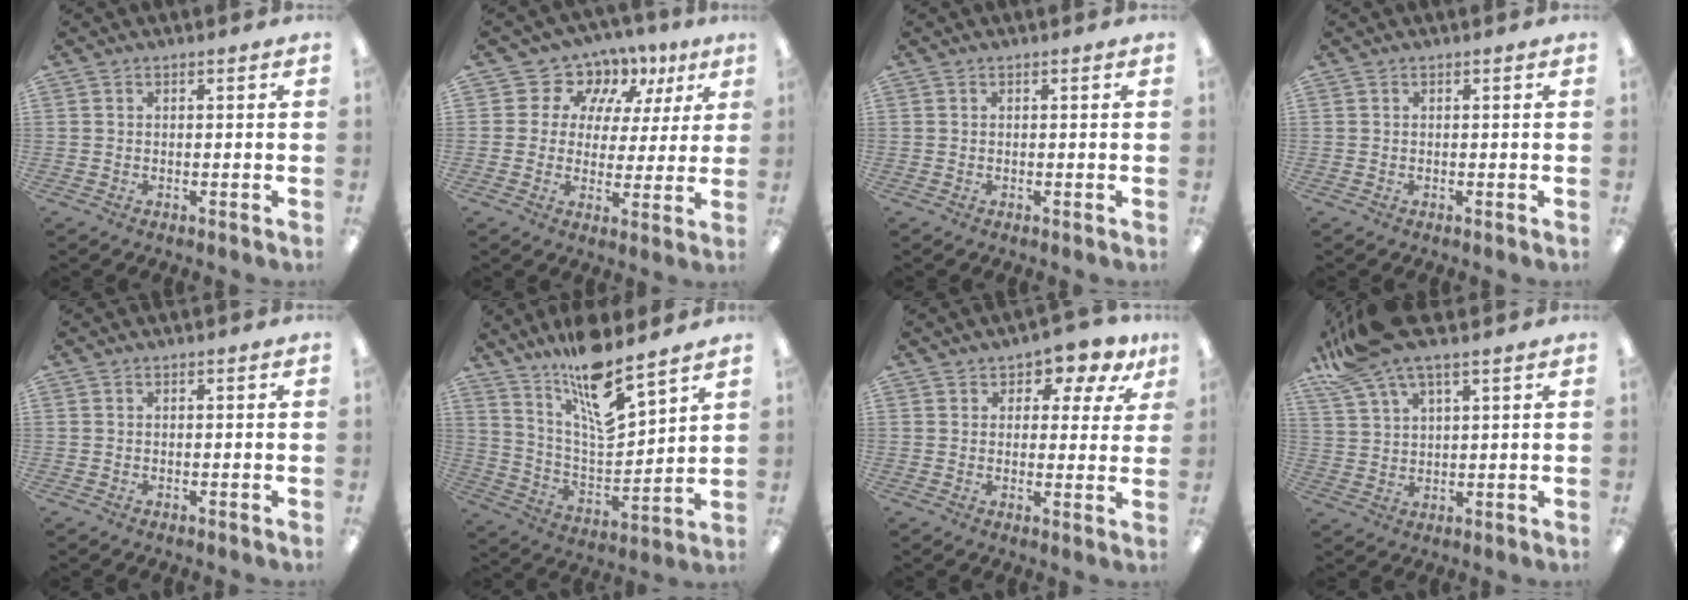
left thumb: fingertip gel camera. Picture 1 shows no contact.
{"total": 8.9, "force": [5.7, 6.6, 1.4], "torque": [-0.044, -0.043, 0.109]}
{"total": 0.0}
{"total": 0.0}
{"total": 0.0}
{"total": 15.0, "force": [12.3, 3.1, 8.1], "torque": [-0.145, -0.085, 0.207]}
{"total": 5.1, "force": [3.5, 3.0, 2.1], "torque": [-0.027, -0.020, 0.058]}
{"total": 10.7, "force": [8.2, 2.5, 6.3], "torque": [-0.136, -0.029, 0.154]}